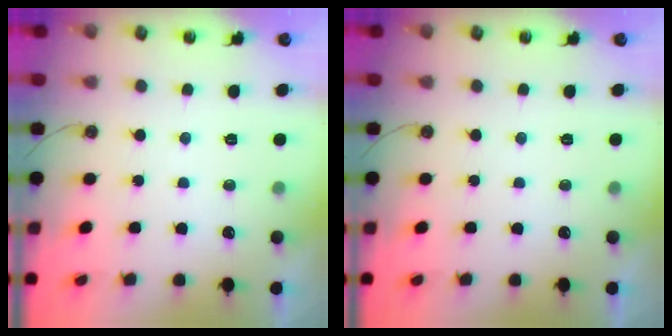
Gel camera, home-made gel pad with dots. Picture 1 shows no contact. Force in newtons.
{"total": 0.0}